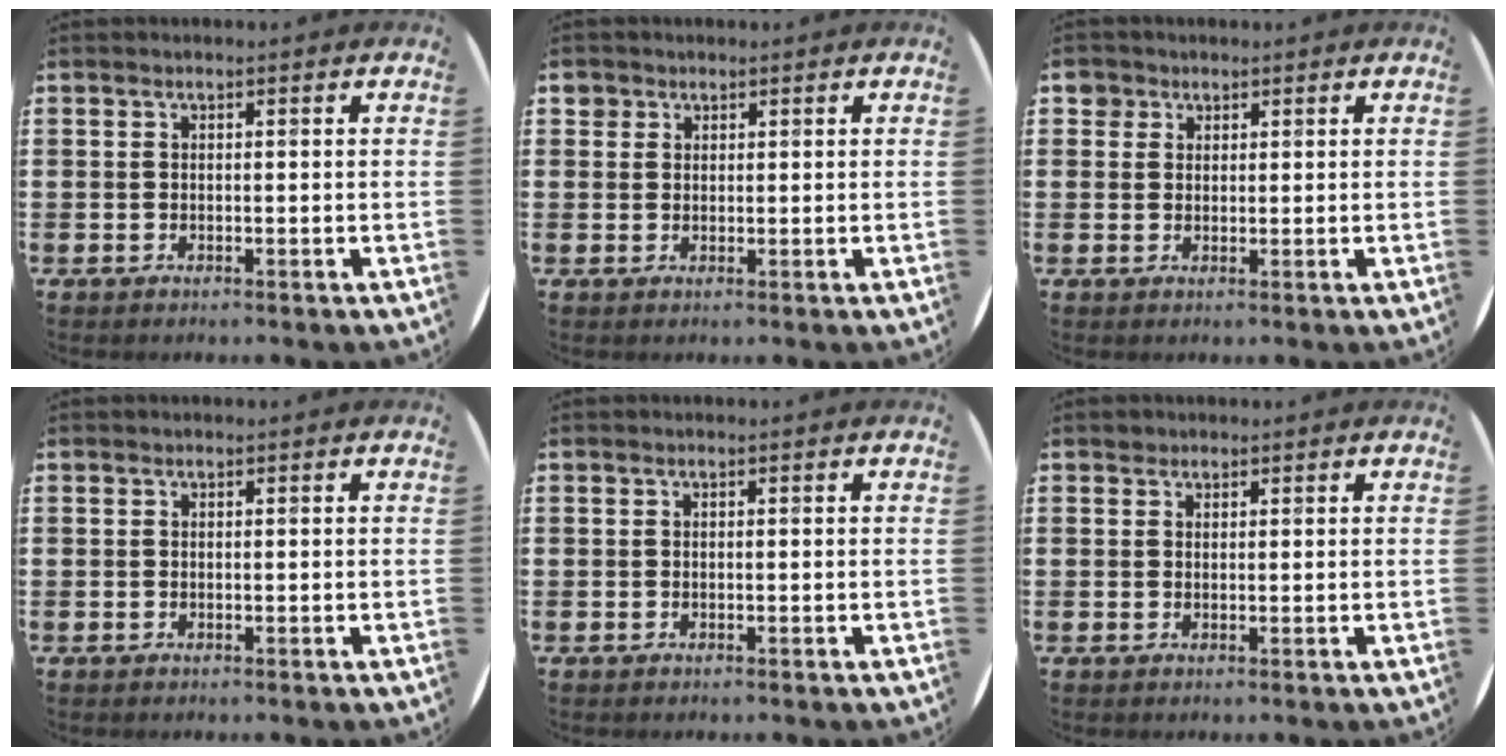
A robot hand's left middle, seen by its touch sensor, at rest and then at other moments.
{"total": 1.6, "force": [1.2, 1.1, 0.1], "torque": [0.006, 0.001, 0.023]}
{"total": 2.2, "force": [1.5, 1.5, 0.1], "torque": [0.011, 0.001, 0.026]}
{"total": 0.0}
{"total": 0.0}
{"total": 0.9, "force": [0.8, 0.5, -0.1], "torque": [0.002, 0.003, 0.015]}